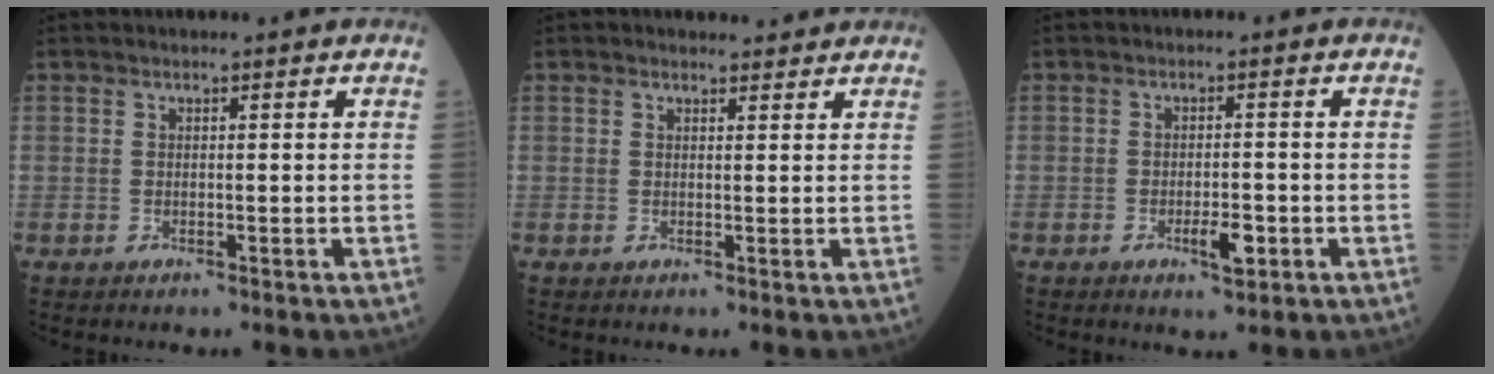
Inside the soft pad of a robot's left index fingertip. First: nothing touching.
{"total": 1.9, "force": [1.8, 0.6, 0.1], "torque": [-0.006, 0.006, 0.022]}
{"total": 3.7, "force": [-1.6, 1.1, 3.2], "torque": [-0.054, 0.001, -0.022]}